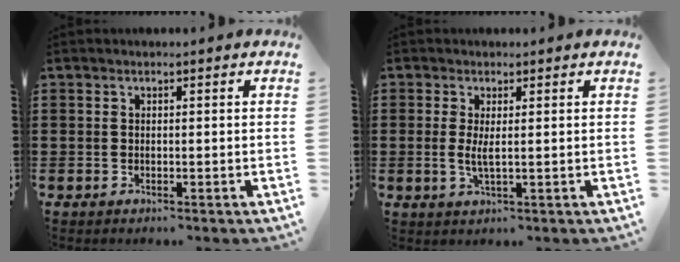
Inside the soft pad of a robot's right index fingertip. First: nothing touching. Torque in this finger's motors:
{"motor_torque": [-0.21, 0.24, 0.00, -0.01]}